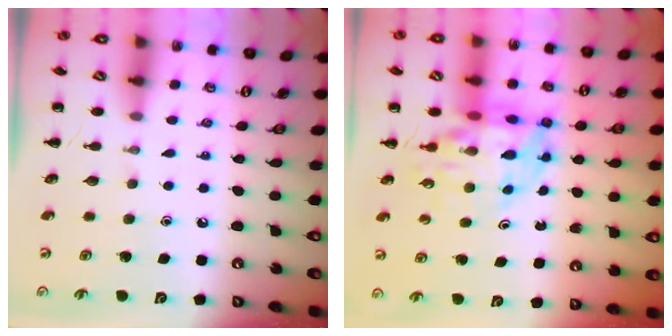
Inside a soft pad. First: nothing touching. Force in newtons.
{"total": 13.5, "press": 13.0, "slide": 3.4}